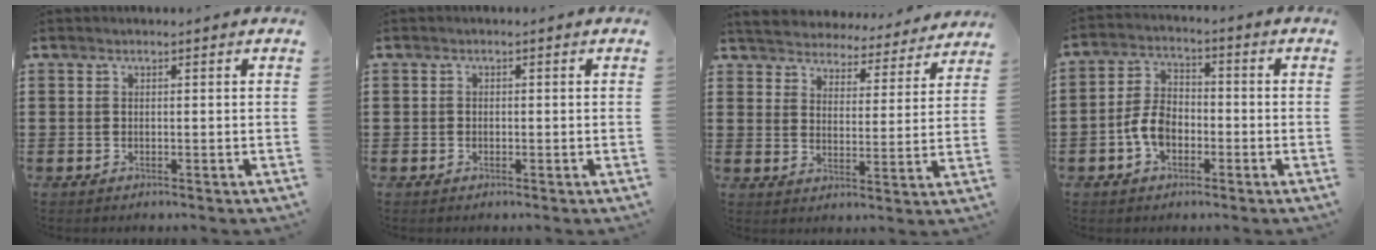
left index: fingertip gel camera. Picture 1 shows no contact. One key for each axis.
{"total": 0.5, "fx": -0.2, "fy": 0.5, "fz": 0.2, "tx": -0.005, "ty": 0.001, "tz": -0.004}
{"total": 4.7, "fx": 4.6, "fy": 0.1, "fz": -0.8, "tx": -0.016, "ty": -0.042, "tz": 0.077}
{"total": 5.9, "fx": -2.1, "fy": 3.8, "fz": 4.0, "tx": -0.100, "ty": 0.003, "tz": -0.046}